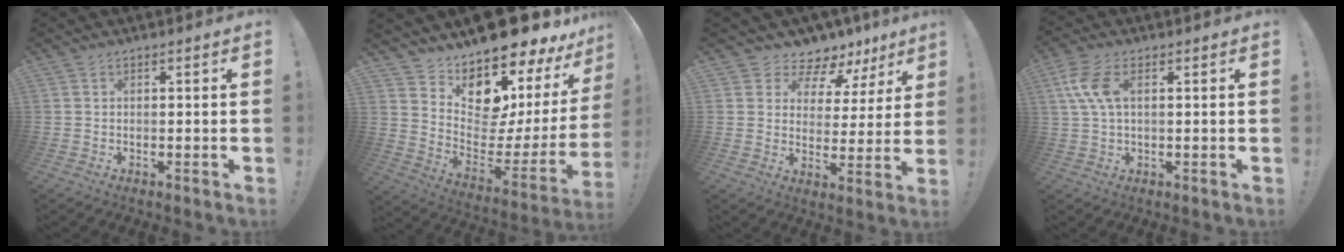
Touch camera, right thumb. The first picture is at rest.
{"total": 12.7, "force": [9.9, 5.3, 5.9], "torque": [-0.075, -0.119, 0.172]}
{"total": 7.0, "force": [5.4, 4.1, 1.9], "torque": [-0.026, -0.053, 0.097]}
{"total": 8.4, "force": [2.2, 3.9, 7.1], "torque": [-0.157, 0.004, 0.042]}